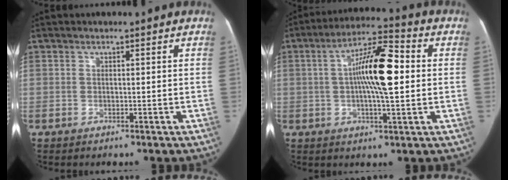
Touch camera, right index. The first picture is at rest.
{"total": 12.0, "force": [0.9, 2.4, 11.7], "torque": [-0.208, 0.025, 0.009]}